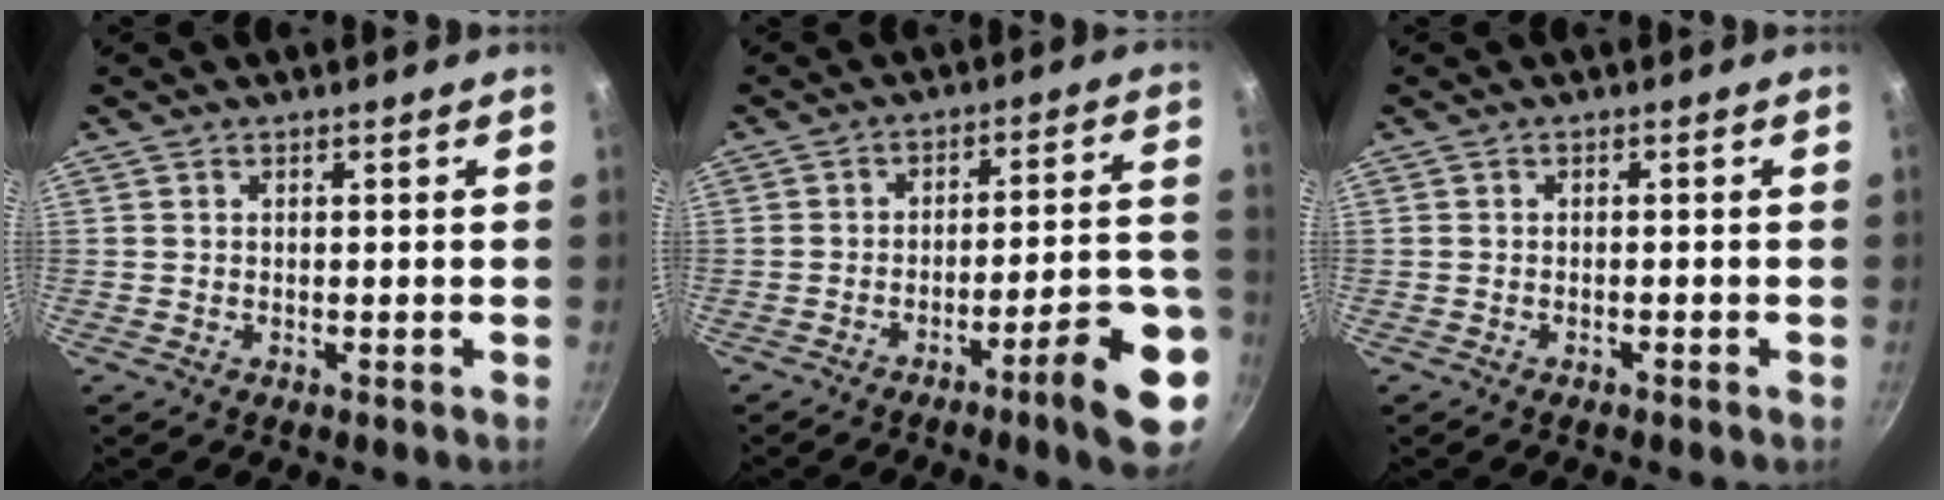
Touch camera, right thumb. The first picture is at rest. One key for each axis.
{"total": 13.2, "fx": -6.8, "fy": 2.4, "fz": 11.0, "tx": -0.134, "ty": 0.050, "tz": -0.093}
{"total": 0.7, "fx": -0.5, "fy": 0.1, "fz": 0.4, "tx": -0.013, "ty": 0.006, "tz": -0.008}